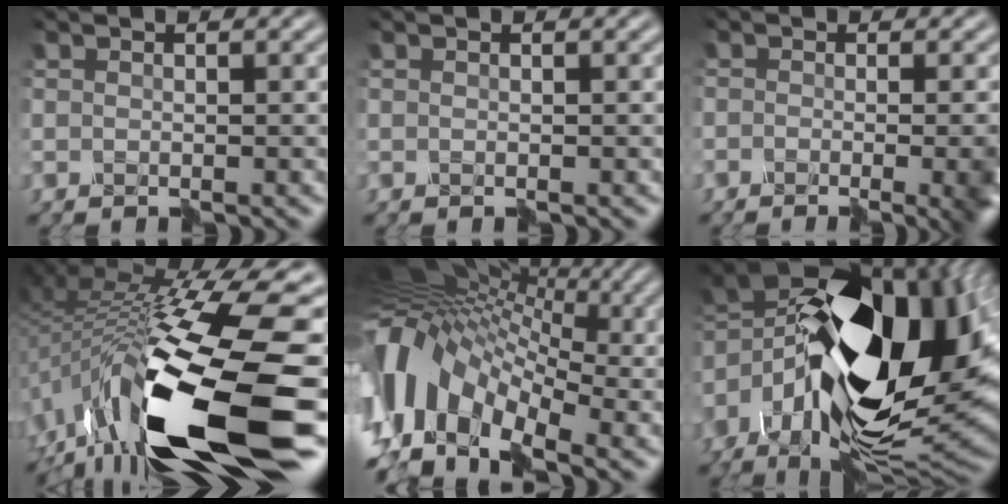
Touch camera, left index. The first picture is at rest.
{"total": 0.0}
{"total": 7.6, "force": [-2.7, 3.5, 6.1], "torque": [-0.053, -0.001, -0.029]}
{"total": 16.8, "force": [-6.1, 4.9, 14.9], "torque": [-0.281, 0.008, -0.106]}
{"total": 12.2, "force": [-1.1, 8.5, 8.7], "torque": [-0.190, 0.020, -0.029]}
{"total": 19.2, "force": [-2.1, 11.1, 15.5], "torque": [-0.312, 0.022, -0.051]}